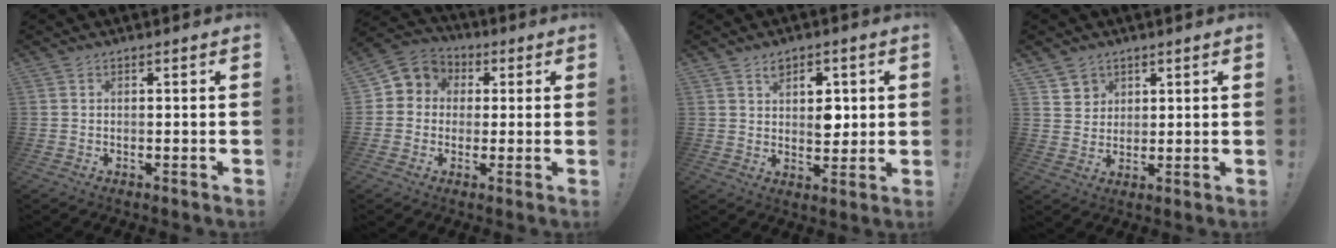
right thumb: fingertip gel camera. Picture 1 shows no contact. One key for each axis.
{"total": 6.6, "fx": 0.5, "fy": 6.4, "fz": 1.6, "tx": -0.017, "ty": 0.005, "tz": 0.014}
{"total": 6.8, "fx": 2.5, "fy": 5.0, "fz": 4.0, "tx": -0.033, "ty": -0.014, "tz": 0.038}
{"total": 5.0, "fx": 3.2, "fy": 3.9, "fz": 0.4, "tx": 0.002, "ty": -0.023, "tz": 0.058}